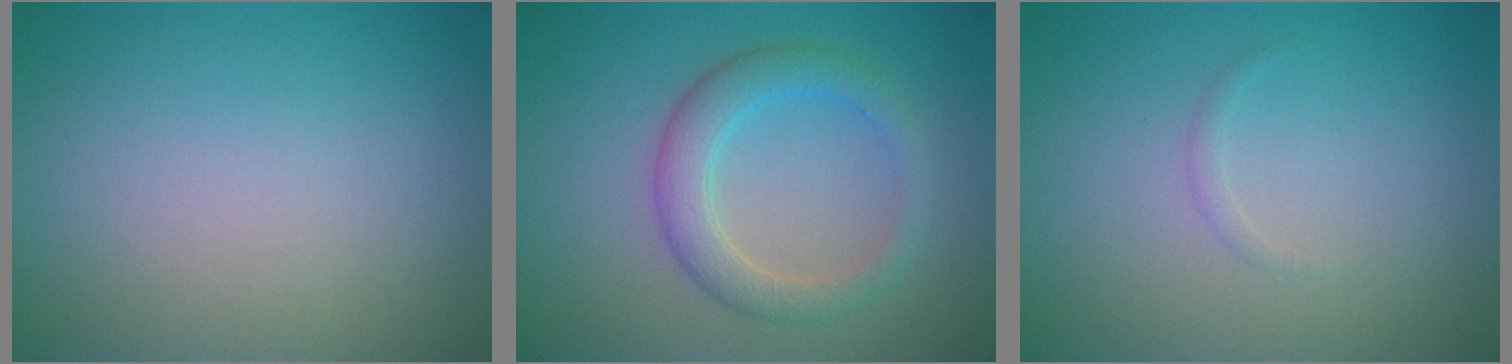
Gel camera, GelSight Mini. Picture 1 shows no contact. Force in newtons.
{"total": 3.5, "press": 3.5, "slide": 0.2}
{"total": 0.5, "press": 0.5, "slide": 0.0}